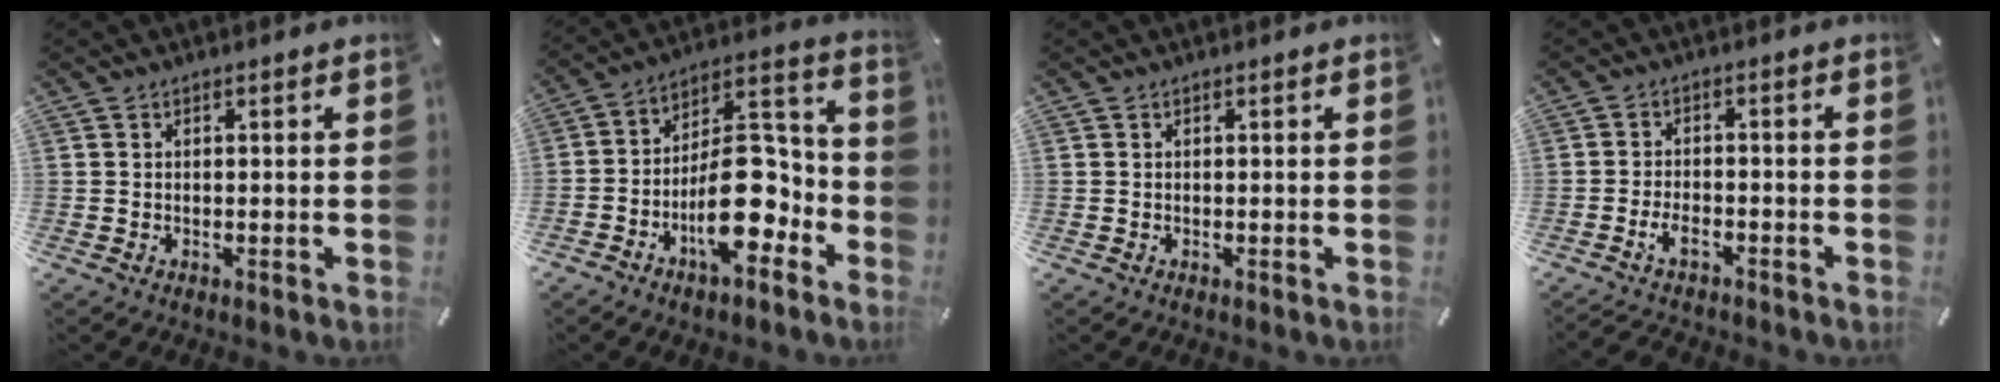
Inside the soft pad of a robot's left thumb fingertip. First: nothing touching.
{"total": 17.6, "force": [-6.2, 10.0, 13.1], "torque": [-0.193, 0.021, -0.098]}
{"total": 0.0}
{"total": 4.7, "force": [-3.1, 2.2, 2.7], "torque": [-0.062, 0.011, -0.063]}